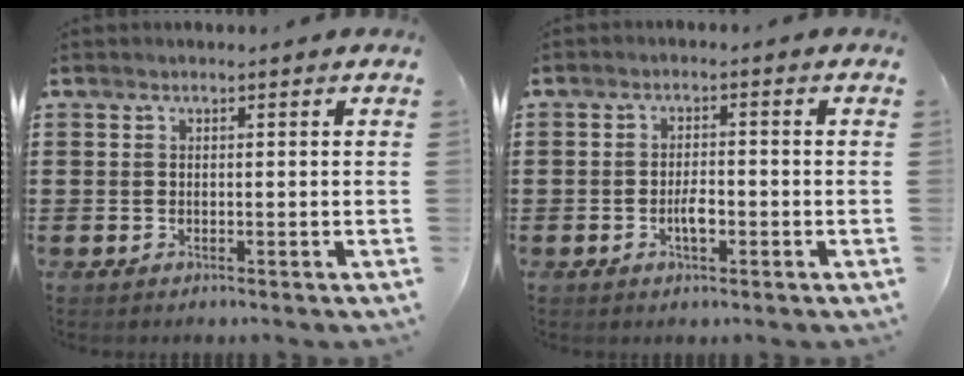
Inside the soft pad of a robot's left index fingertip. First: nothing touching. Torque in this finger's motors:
{"motor_torque": [0.08, 0.06, 0.08, 0.04]}